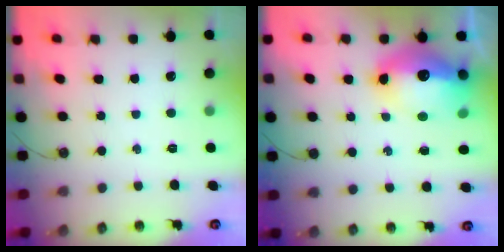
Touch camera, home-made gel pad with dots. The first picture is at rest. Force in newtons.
{"total": 16.9, "press": 16.8, "slide": 1.4}